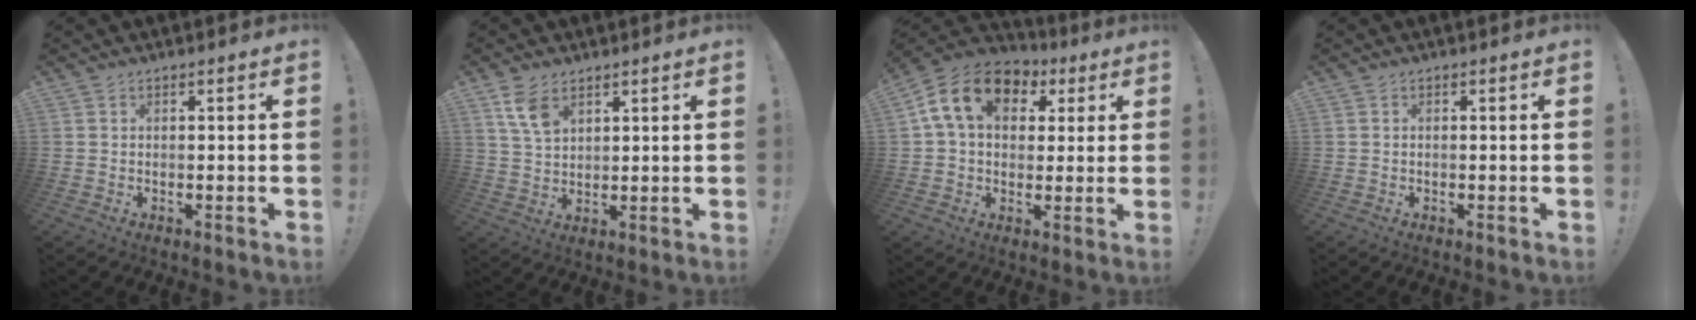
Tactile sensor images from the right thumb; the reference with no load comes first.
{"total": 7.0, "force": [4.0, 3.8, 4.2], "torque": [-0.084, -0.012, 0.078]}
{"total": 15.2, "force": [5.1, 10.7, 9.5], "torque": [-0.158, 0.005, 0.099]}
{"total": 0.0}